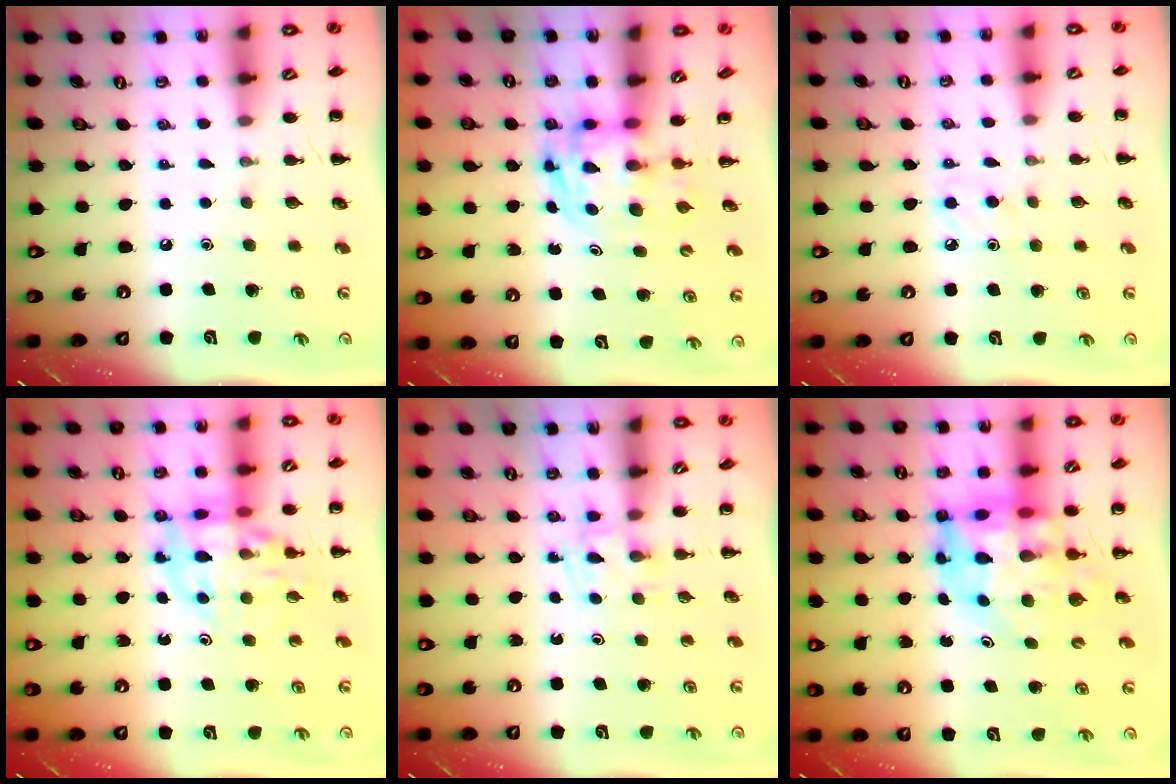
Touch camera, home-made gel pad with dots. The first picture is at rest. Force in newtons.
{"total": 2.7, "press": 2.7, "slide": 0.5}
{"total": 4.1, "press": 3.8, "slide": 1.4}
{"total": 11.9, "press": 11.5, "slide": 3.1}
{"total": 4.5, "press": 4.2, "slide": 1.4}
{"total": 10.7, "press": 10.2, "slide": 3.2}